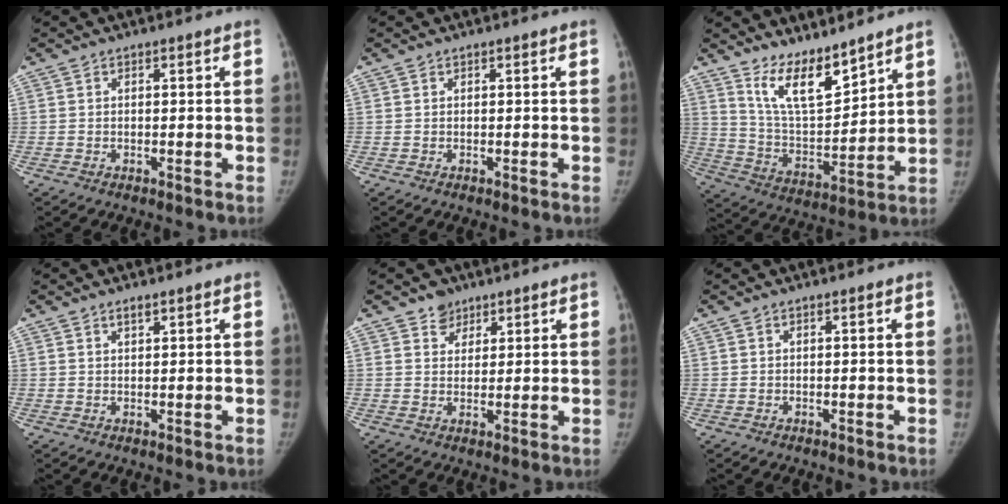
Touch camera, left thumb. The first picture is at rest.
{"total": 0.0}
{"total": 11.7, "force": [9.2, 3.5, 6.3], "torque": [-0.088, -0.077, 0.184]}
{"total": 1.2, "force": [1.0, 0.4, 0.7], "torque": [-0.005, -0.006, 0.017]}
{"total": 3.5, "force": [2.4, 2.5, 0.3], "torque": [0.022, -0.014, 0.034]}
{"total": 0.0}